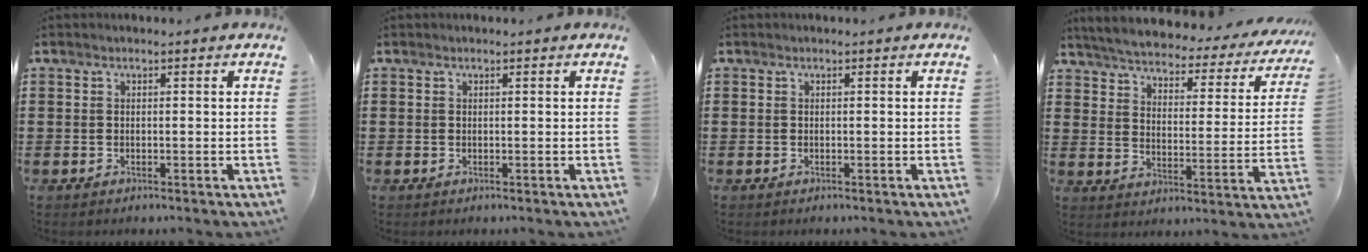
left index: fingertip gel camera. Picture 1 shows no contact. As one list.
[{"total": 0.0}, {"total": 0.0}, {"total": 3.4, "force": [3.3, 0.0, 0.9], "torque": [-0.040, -0.033, 0.047]}]